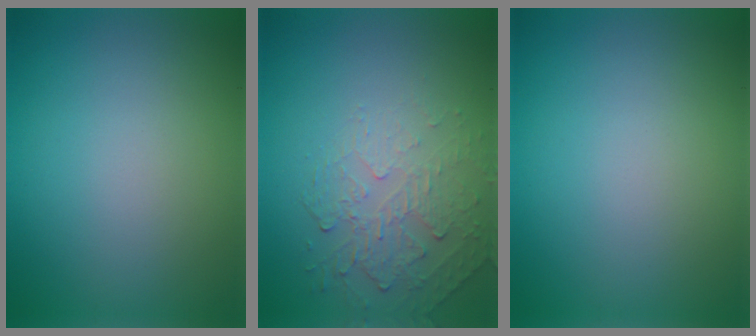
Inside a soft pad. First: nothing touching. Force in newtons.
{"total": 2.2, "press": 1.4, "slide": 1.7}
{"total": 0.0}